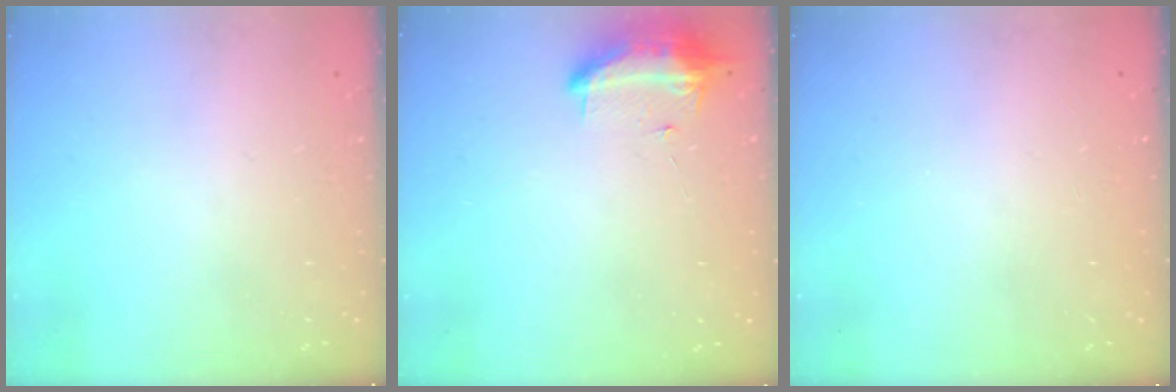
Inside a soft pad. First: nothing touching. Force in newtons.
{"total": 9.0, "press": 8.8, "slide": 1.8}
{"total": 2.7, "press": 2.0, "slide": 1.8}